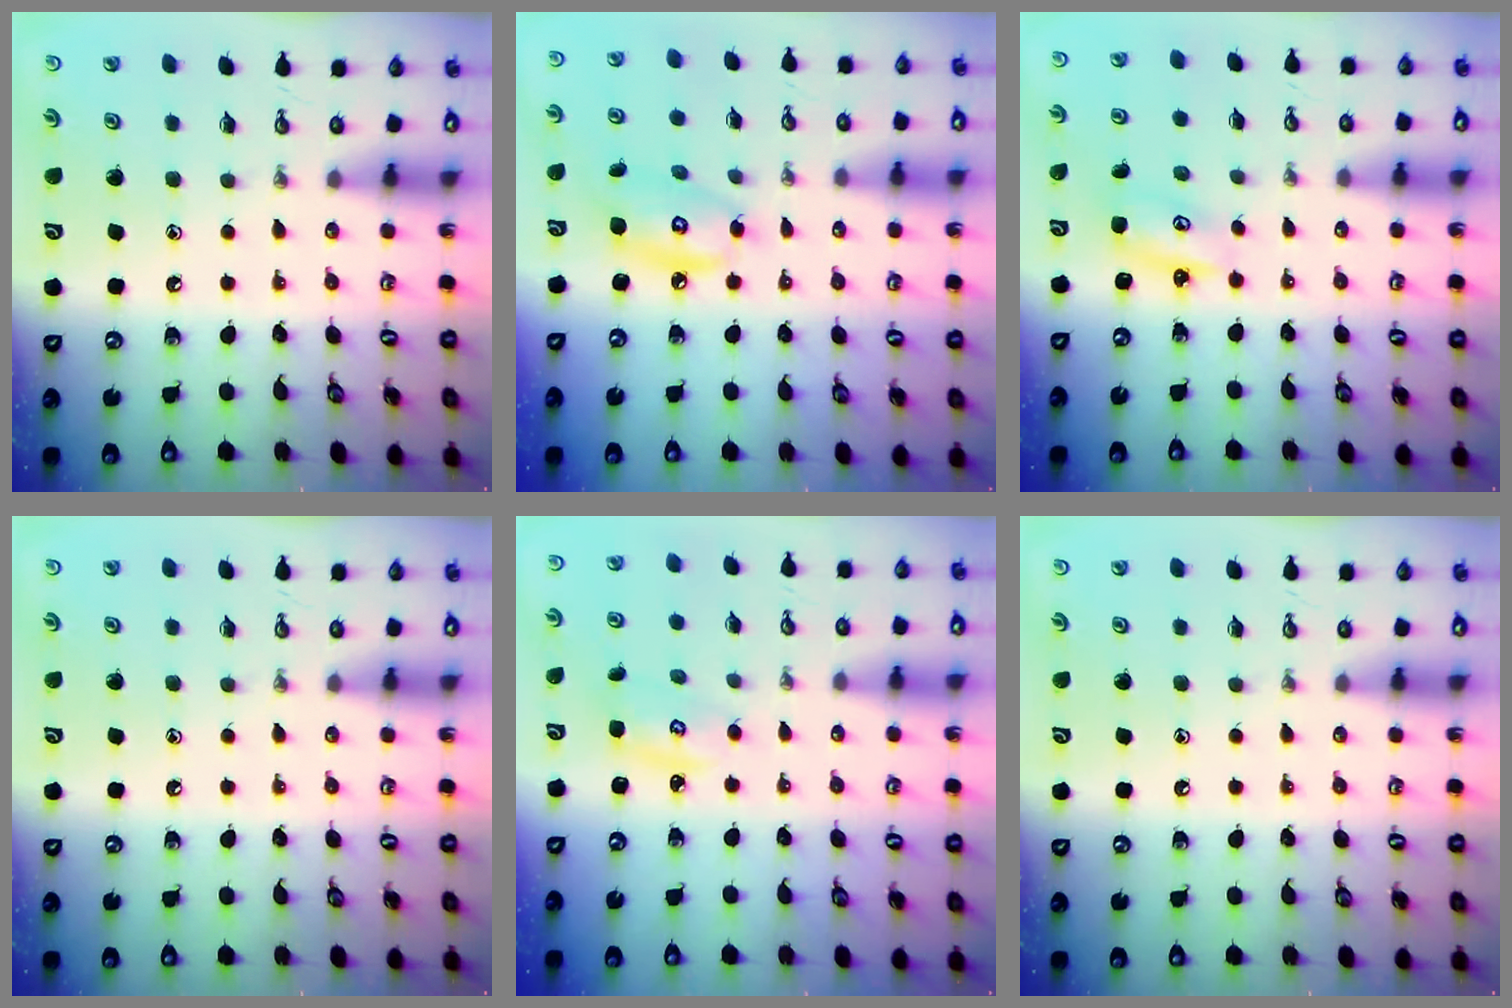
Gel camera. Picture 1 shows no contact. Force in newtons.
{"total": 9.3, "press": 9.3, "slide": 0.6}
{"total": 2.6, "press": 2.6, "slide": 0.2}
{"total": 0.0}
{"total": 2.9, "press": 2.9, "slide": 0.4}
{"total": 0.0}